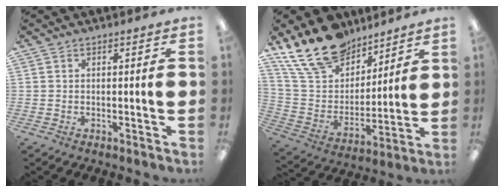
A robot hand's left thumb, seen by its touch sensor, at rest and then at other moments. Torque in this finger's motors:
{"motor_torque": [0.15, 0.13, 1.39, -1.38, 0.22]}